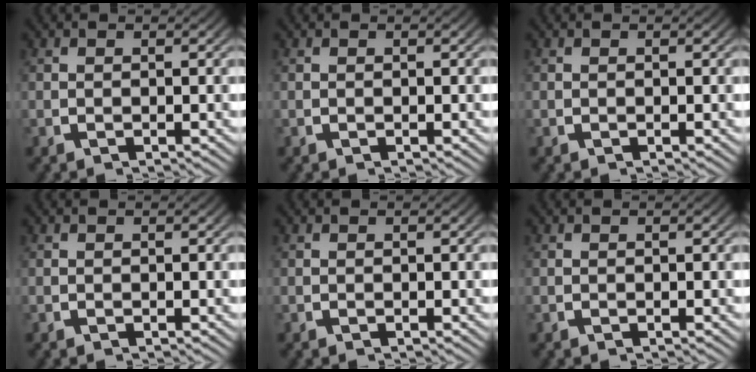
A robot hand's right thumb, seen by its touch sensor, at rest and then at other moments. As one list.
[{"total": 0.0}, {"total": 0.0}, {"total": 0.0}, {"total": 0.0}, {"total": 0.0}]